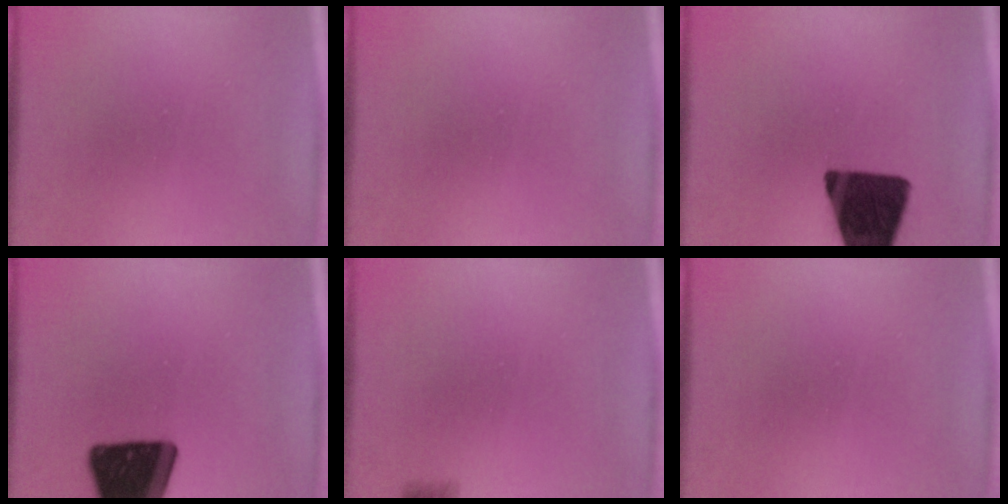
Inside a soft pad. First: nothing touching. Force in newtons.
{"total": 0.0}
{"total": 17.0}
{"total": 19.3}
{"total": 2.1}
{"total": 0.0}